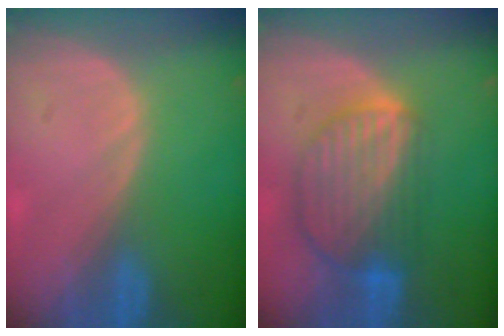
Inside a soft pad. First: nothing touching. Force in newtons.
{"total": 9.2, "press": 7.9, "slide": 4.7}